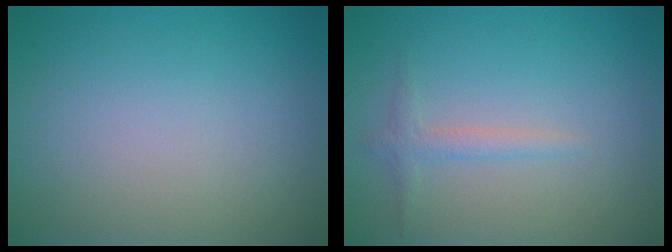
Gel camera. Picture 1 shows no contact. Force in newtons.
{"total": 1.3, "press": 1.3, "slide": 0.0}